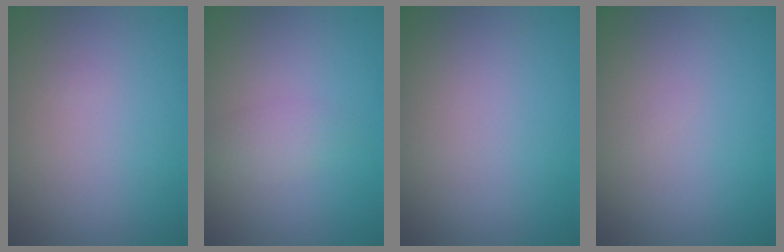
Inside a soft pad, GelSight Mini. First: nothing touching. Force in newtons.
{"total": 1.4, "press": 1.4, "slide": 0.0}
{"total": 0.0}
{"total": 0.0}